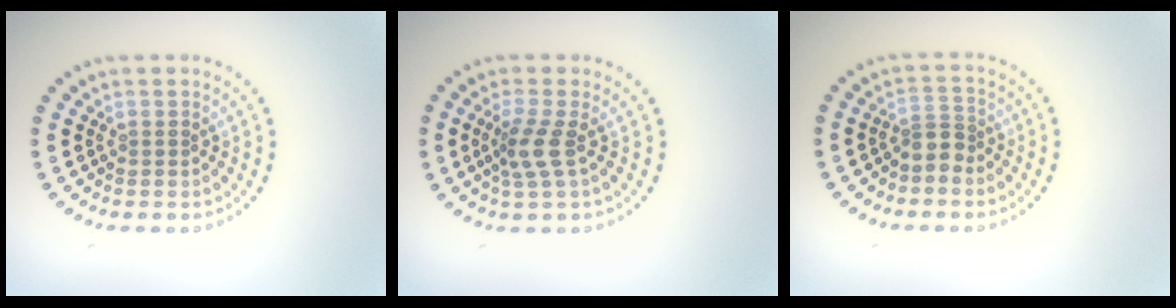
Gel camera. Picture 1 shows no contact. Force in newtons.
{"total": 2.4, "press": 1.9, "slide": 1.6}
{"total": 2.2, "press": 1.7, "slide": 1.3}